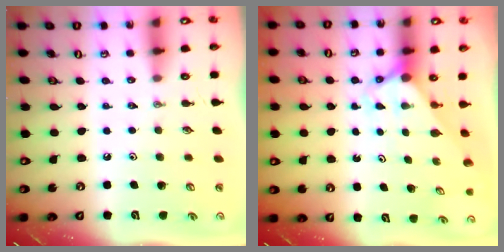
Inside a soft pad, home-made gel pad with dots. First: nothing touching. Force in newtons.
{"total": 2.6, "press": 2.5, "slide": 0.3}